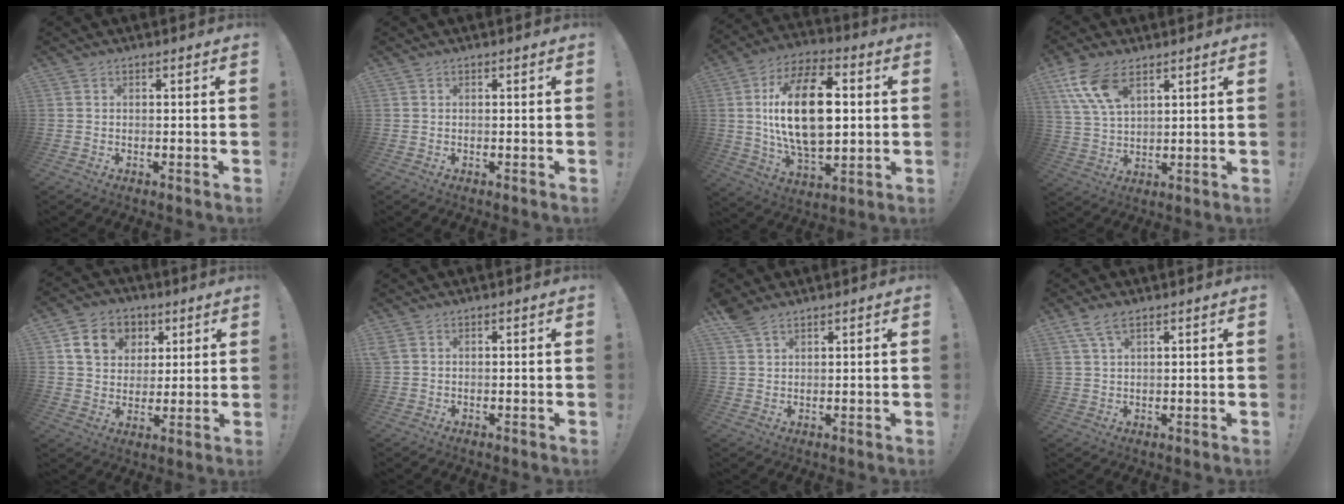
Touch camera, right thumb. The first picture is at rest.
{"total": 0.0}
{"total": 23.3, "force": [2.3, 12.1, 19.7], "torque": [-0.353, -0.002, 0.032]}
{"total": 11.7, "force": [6.5, 6.0, 7.7], "torque": [-0.150, -0.016, 0.126]}
{"total": 12.4, "force": [5.2, 10.0, 5.2], "torque": [-0.071, -0.017, 0.104]}
{"total": 1.4, "force": [0.6, 1.0, 0.9], "torque": [-0.019, 0.005, 0.012]}
{"total": 3.9, "force": [3.1, 1.6, 1.8], "torque": [-0.039, -0.013, 0.061]}
{"total": 5.3, "force": [3.5, 1.7, 3.7], "torque": [-0.075, -0.005, 0.066]}